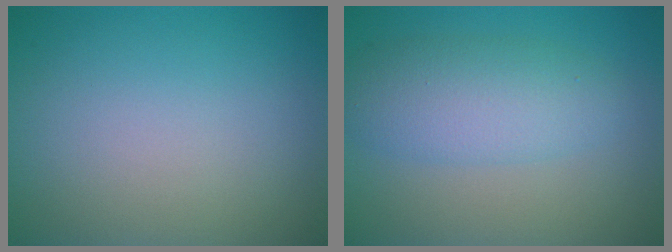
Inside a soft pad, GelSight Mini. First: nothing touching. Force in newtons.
{"total": 4.6, "press": 4.6, "slide": 0.1}